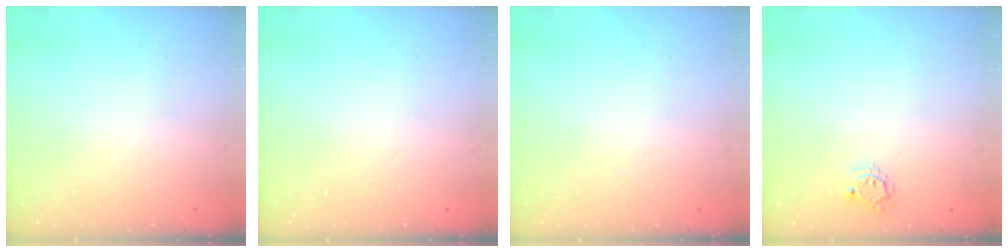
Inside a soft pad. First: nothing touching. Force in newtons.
{"total": 0.0}
{"total": 0.0}
{"total": 5.1, "press": 5.1, "slide": 0.5}